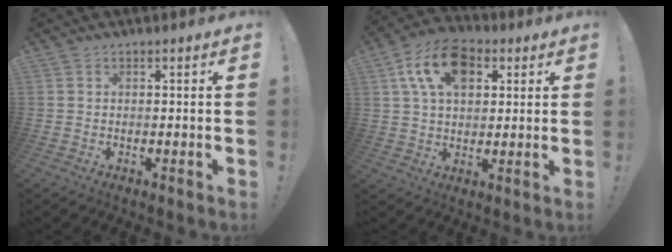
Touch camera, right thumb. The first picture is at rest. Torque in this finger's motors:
{"motor_torque": [0.46, 0.88, 1.07, 0.35, 0.08]}